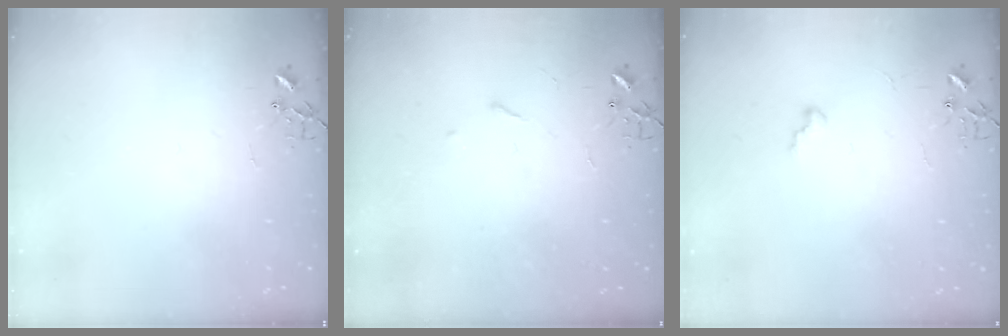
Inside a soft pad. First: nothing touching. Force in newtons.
{"total": 2.9, "press": 2.8, "slide": 0.5}
{"total": 5.7, "press": 5.7, "slide": 0.5}